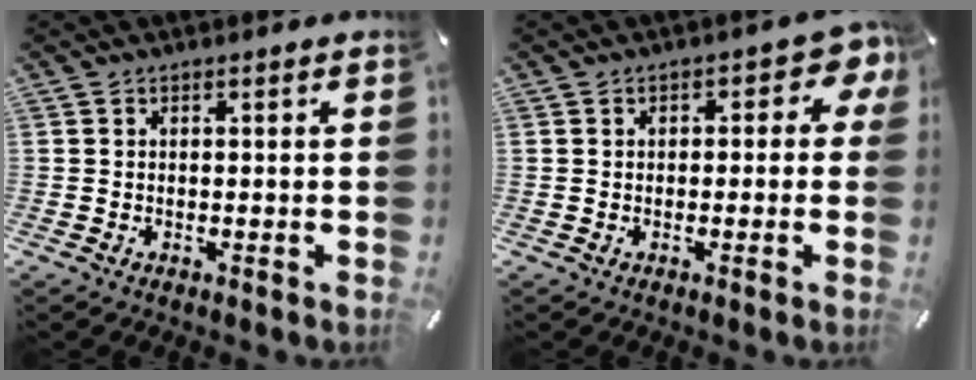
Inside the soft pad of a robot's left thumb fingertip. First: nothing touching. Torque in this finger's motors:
{"motor_torque": [0.79, 0.71, -0.02, -0.07, 0.05]}